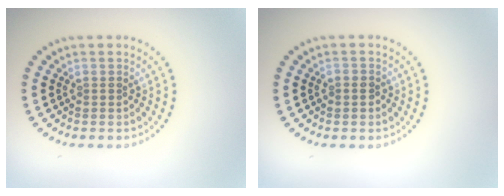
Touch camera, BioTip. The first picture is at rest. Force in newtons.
{"total": 0.6, "press": 0.5, "slide": 0.2}